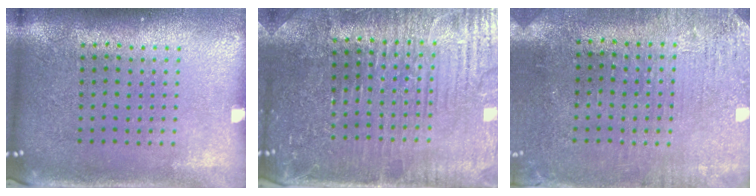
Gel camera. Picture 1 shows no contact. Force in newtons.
{"total": 4.7, "press": 4.5, "slide": 1.6}
{"total": 3.1, "press": 2.6, "slide": 1.7}